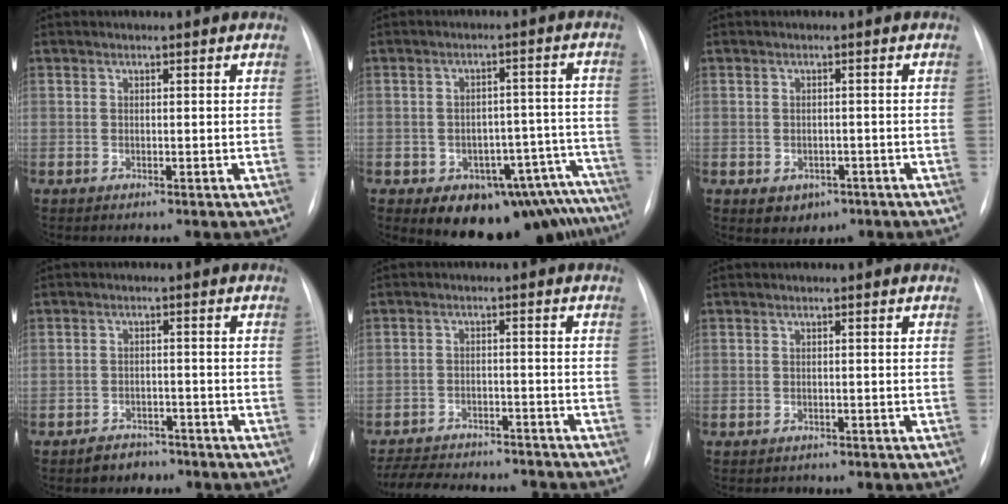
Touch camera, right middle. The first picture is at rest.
{"total": 15.2, "force": [-12.3, 6.5, 6.3], "torque": [-0.019, 0.052, -0.143]}
{"total": 3.4, "force": [-1.5, 2.6, 1.4], "torque": [-0.016, 0.003, -0.006]}
{"total": 3.3, "force": [-2.6, 2.0, 0.4], "torque": [-0.016, 0.006, -0.034]}
{"total": 15.5, "force": [-14.1, 3.8, 5.1], "torque": [-0.110, -0.001, -0.194]}
{"total": 1.1, "force": [-0.9, 0.6, -0.1], "torque": [-0.002, 0.000, -0.012]}